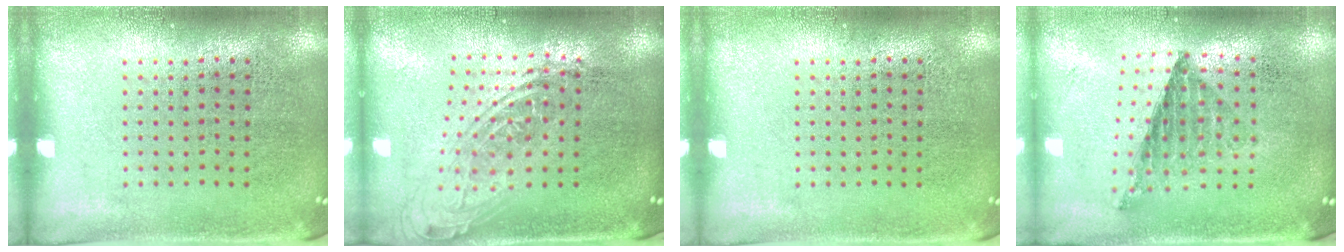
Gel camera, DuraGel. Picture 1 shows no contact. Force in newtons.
{"total": 1.9, "press": 1.4, "slide": 1.2}
{"total": 0.0}
{"total": 0.8, "press": 0.8, "slide": 0.0}